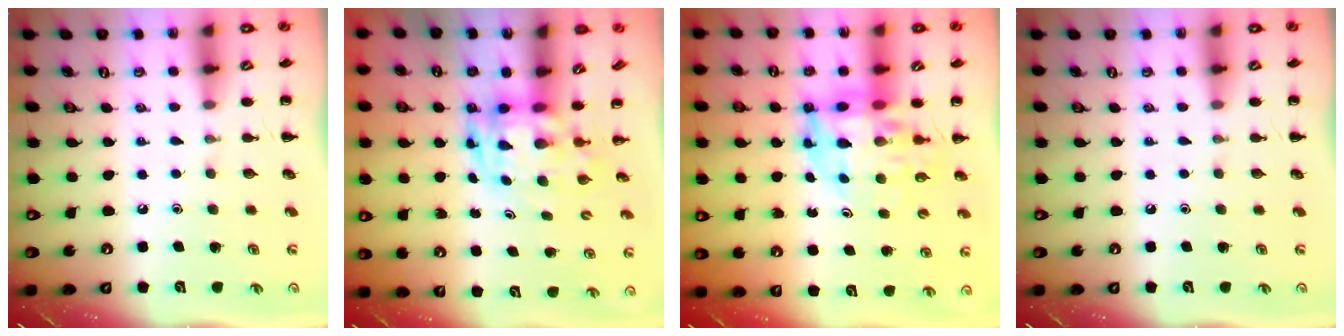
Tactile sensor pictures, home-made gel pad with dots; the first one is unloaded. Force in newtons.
{"total": 3.1, "press": 3.1, "slide": 0.7}
{"total": 11.1, "press": 10.5, "slide": 3.6}
{"total": 0.0}